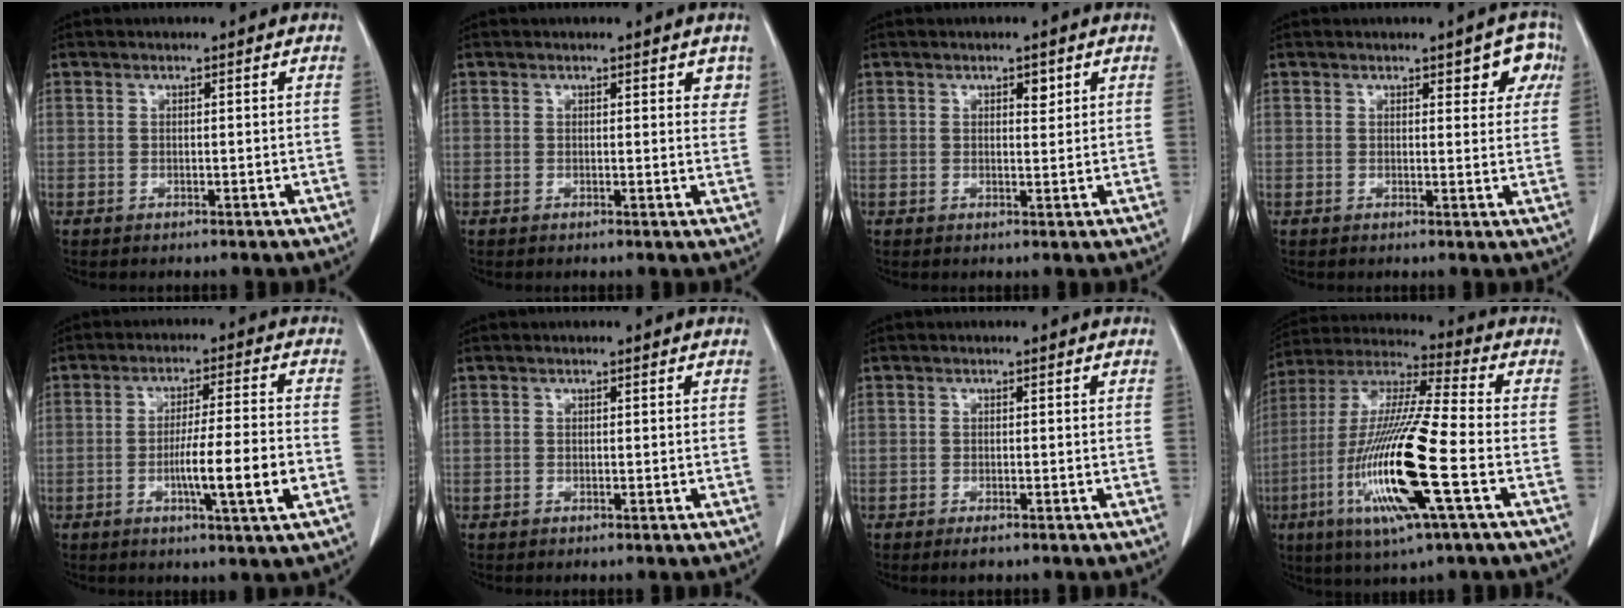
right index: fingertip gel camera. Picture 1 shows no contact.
{"total": 2.5, "force": [1.7, 1.1, 1.4], "torque": [-0.003, -0.004, 0.015]}
{"total": 1.5, "force": [0.8, 0.7, 1.1], "torque": [-0.013, -0.003, 0.011]}
{"total": 4.4, "force": [2.2, 1.9, 3.3], "torque": [-0.023, 0.007, 0.020]}
{"total": 9.6, "force": [-2.8, -0.3, 9.2], "torque": [-0.152, -0.006, -0.048]}
{"total": 0.0}
{"total": 1.6, "force": [-1.1, 0.4, 1.0], "torque": [-0.022, -0.004, -0.013]}
{"total": 19.5, "force": [-6.0, 0.9, 18.5], "torque": [-0.393, -0.025, -0.118]}